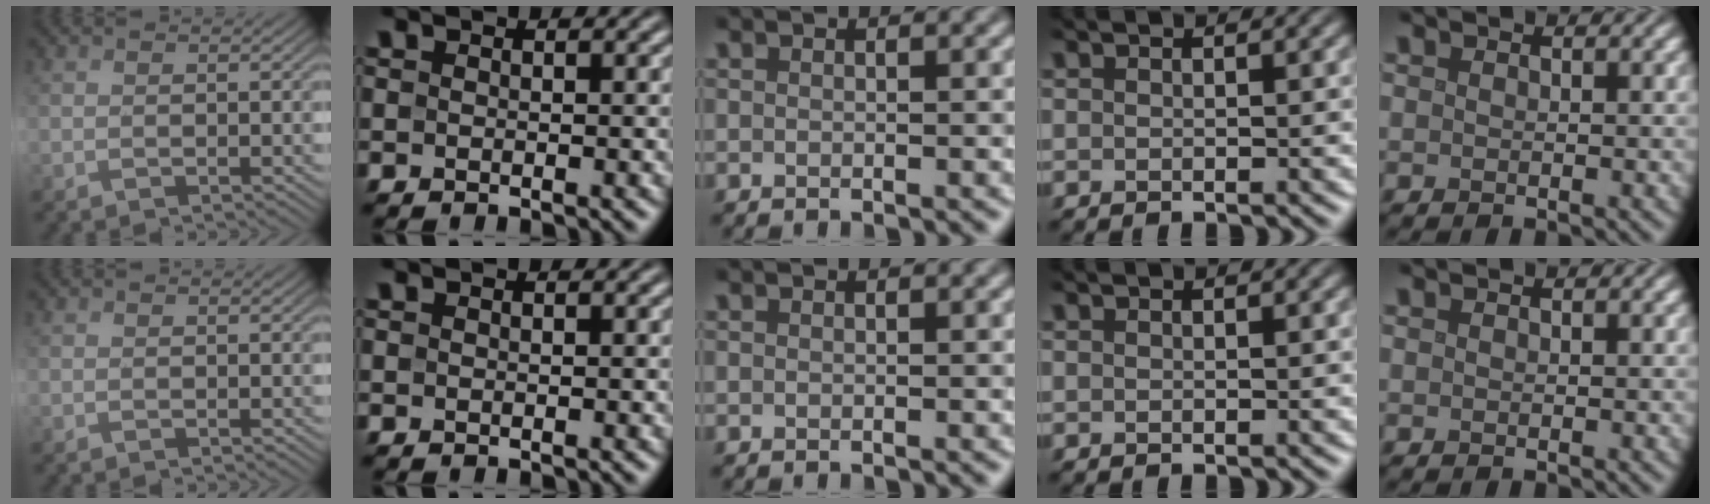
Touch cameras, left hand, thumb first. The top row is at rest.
{}